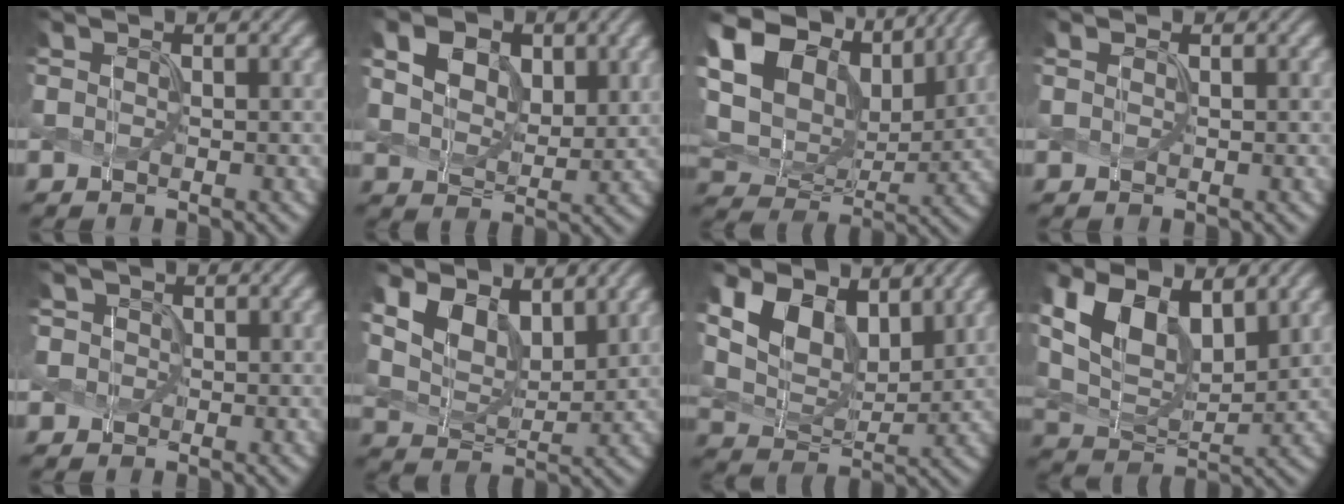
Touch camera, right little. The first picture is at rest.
{"total": 4.9, "force": [2.3, 3.2, 2.9], "torque": [-0.060, -0.004, 0.040]}
{"total": 13.0, "force": [5.7, 8.4, 8.0], "torque": [-0.186, 0.021, 0.102]}
{"total": 0.6, "force": [0.3, 0.2, 0.5], "torque": [-0.014, 0.002, 0.003]}
{"total": 2.8, "force": [0.3, 2.6, 1.0], "torque": [-0.006, 0.018, -0.018]}
{"total": 5.6, "force": [3.3, 3.2, 3.2], "torque": [-0.076, -0.010, 0.055]}
{"total": 7.3, "force": [3.8, 4.5, 4.3], "torque": [-0.097, -0.004, 0.063]}
{"total": 8.9, "force": [3.9, 4.7, 6.4], "torque": [-0.136, 0.000, 0.070]}